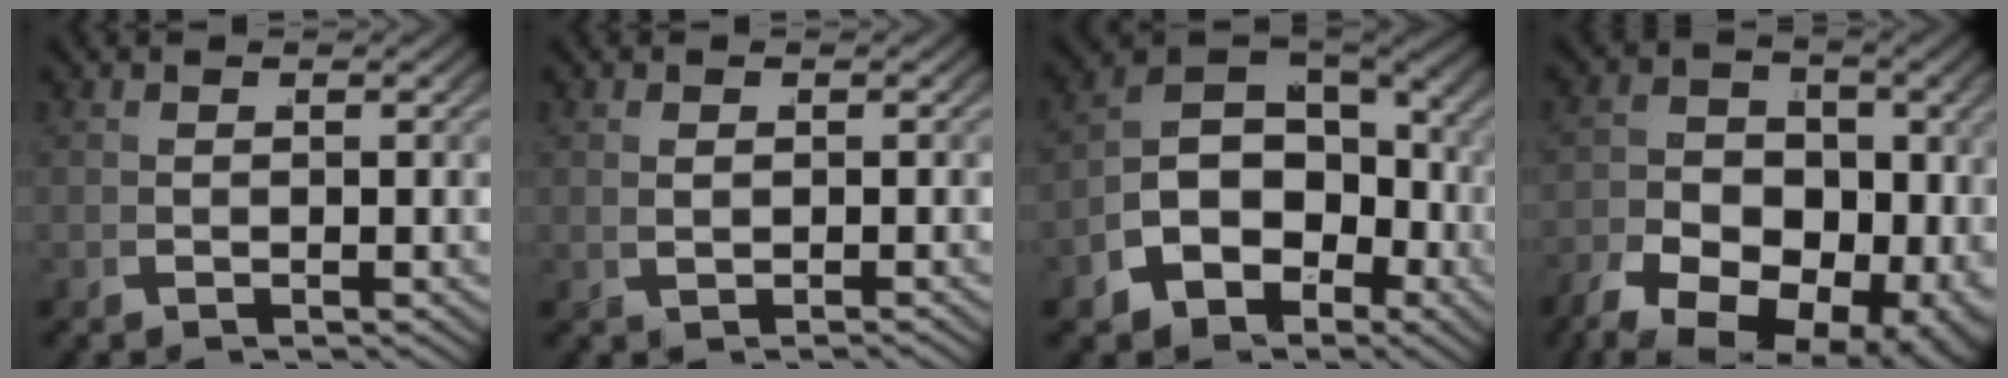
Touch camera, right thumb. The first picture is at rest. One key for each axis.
{"total": 0.5, "fx": 0.2, "fy": 0.1, "fz": 0.4, "tx": -0.016, "ty": 0.000, "tz": 0.010}
{"total": 10.3, "fx": -1.1, "fy": 7.9, "fz": 6.4, "tx": -0.137, "ty": -0.023, "tz": -0.013}
{"total": 13.4, "fx": -4.1, "fy": 9.7, "fz": 8.3, "tx": -0.149, "ty": -0.068, "tz": -0.039}